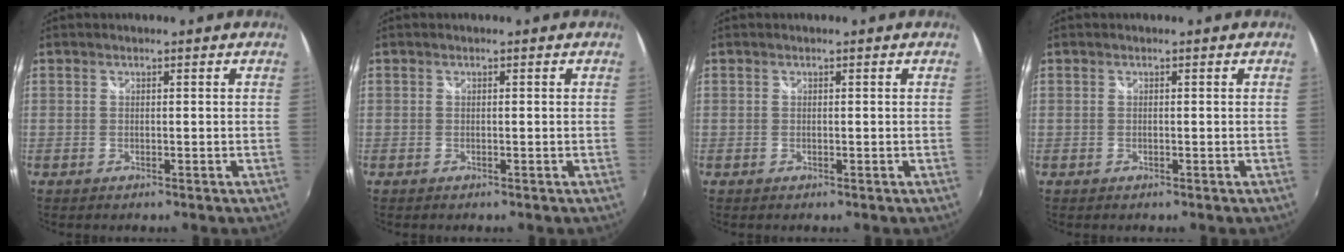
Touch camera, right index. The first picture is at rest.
{"total": 0.0}
{"total": 0.0}
{"total": 0.0}